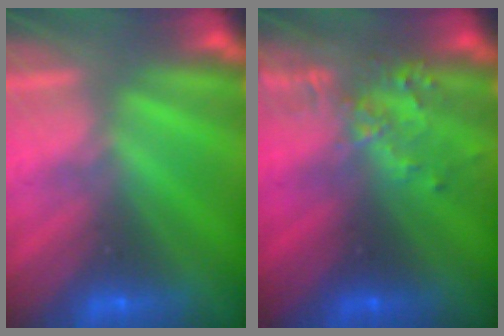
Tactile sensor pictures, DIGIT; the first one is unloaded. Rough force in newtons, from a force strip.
{"total": 3.4}